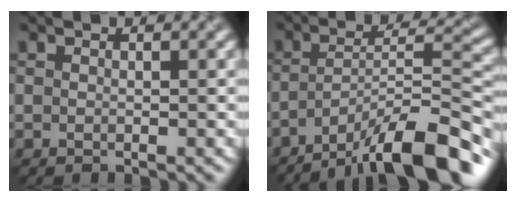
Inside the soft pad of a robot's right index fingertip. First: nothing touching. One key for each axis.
{"total": 11.9, "fx": -8.3, "fy": 2.7, "fz": 8.1, "tx": -0.119, "ty": 0.017, "tz": -0.141}